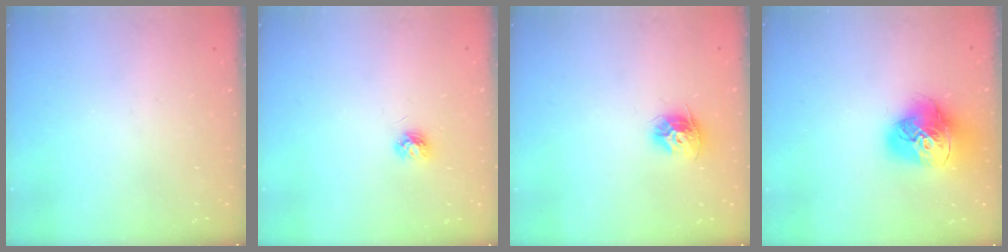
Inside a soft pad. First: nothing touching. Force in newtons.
{"total": 4.2, "press": 4.2, "slide": 0.3}
{"total": 9.9, "press": 9.9, "slide": 0.5}
{"total": 19.2, "press": 19.1, "slide": 2.2}